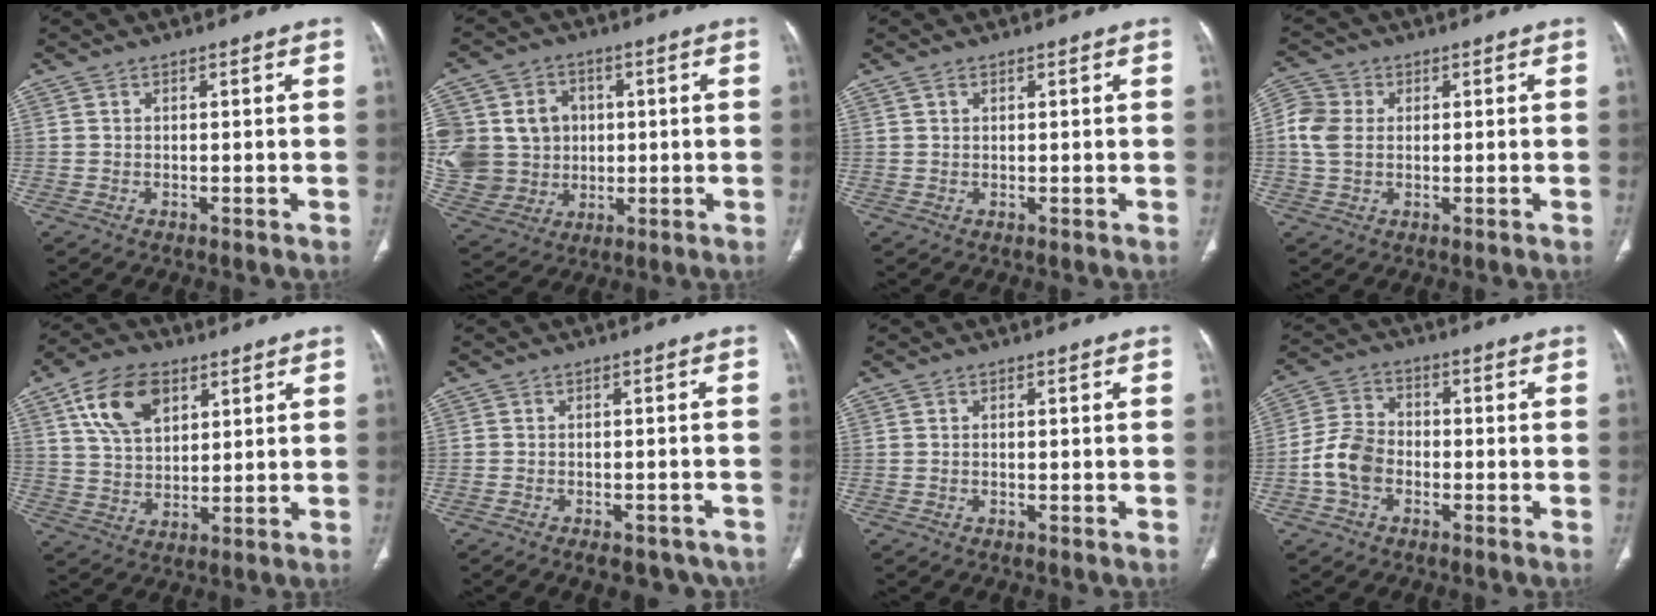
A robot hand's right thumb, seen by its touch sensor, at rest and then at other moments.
{"total": 20.9, "force": [1.9, 18.6, 9.3], "torque": [-0.201, 0.031, 0.057]}
{"total": 0.9, "force": [0.6, 0.5, 0.4], "torque": [-0.010, 0.004, 0.011]}
{"total": 6.2, "force": [0.5, 4.9, 3.8], "torque": [-0.086, 0.011, 0.006]}
{"total": 12.0, "force": [5.6, 7.2, 7.8], "torque": [-0.124, -0.012, 0.105]}
{"total": 8.5, "force": [-6.5, 4.1, 3.7], "torque": [-0.033, 0.033, -0.076]}
{"total": 0.0}
{"total": 7.8, "force": [-2.5, 5.6, 4.9], "torque": [-0.088, 0.025, -0.056]}